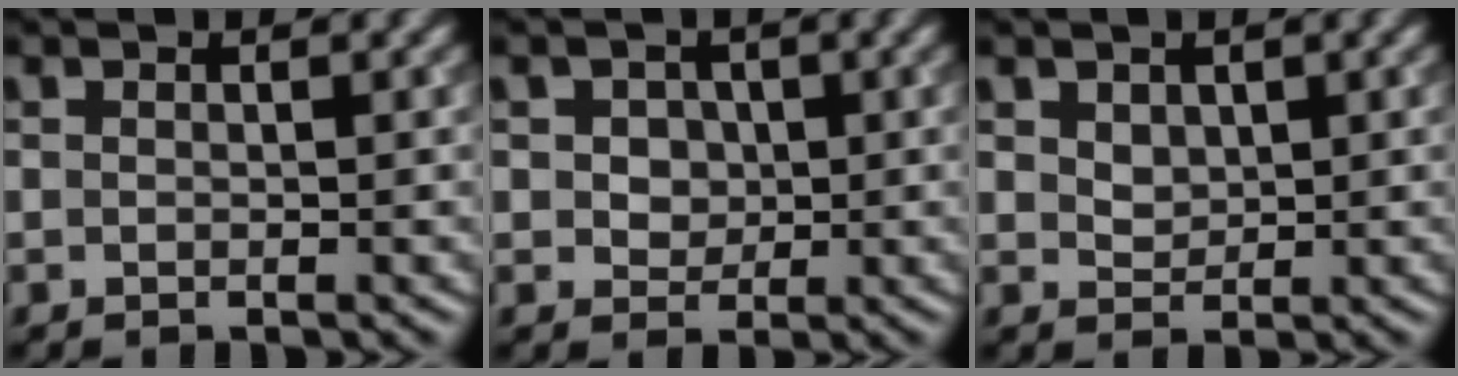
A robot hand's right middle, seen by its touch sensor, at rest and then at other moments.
{"total": 2.8, "force": [0.7, 2.3, 1.4], "torque": [-0.019, 0.012, 0.007]}
{"total": 1.4, "force": [0.7, 1.1, 0.7], "torque": [-0.014, -0.001, 0.013]}